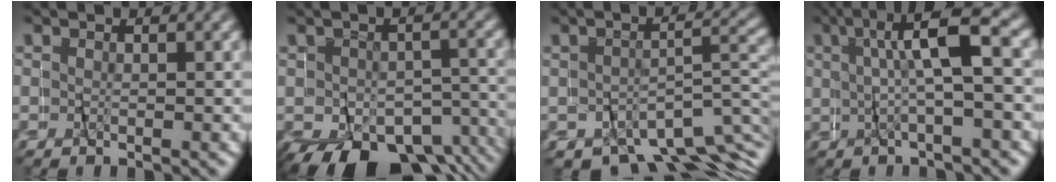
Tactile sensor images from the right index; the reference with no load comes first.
{"total": 11.4, "force": [-6.3, 7.4, 5.9], "torque": [-0.103, -0.034, -0.086]}
{"total": 9.3, "force": [-5.7, 5.2, 5.2], "torque": [-0.065, -0.015, -0.085]}
{"total": 4.5, "force": [1.1, 0.0, 4.4], "torque": [-0.063, 0.032, 0.013]}